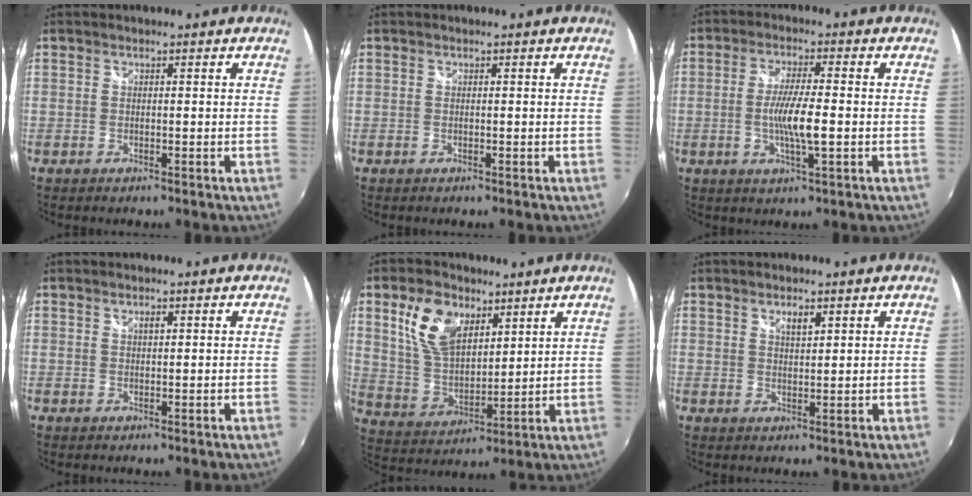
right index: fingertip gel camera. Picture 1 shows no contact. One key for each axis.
{"total": 0.0}
{"total": 7.3, "fx": -1.2, "fy": 0.8, "fz": 7.1, "tx": -0.132, "ty": -0.007, "tz": -0.022}
{"total": 0.9, "fx": 0.5, "fy": 0.5, "fz": 0.6, "tx": -0.009, "ty": 0.003, "tz": 0.008}
{"total": 12.5, "fx": 6.3, "fy": 7.3, "fz": 7.9, "tx": -0.161, "ty": 0.018, "tz": 0.131}
{"total": 2.5, "fx": 1.5, "fy": 1.0, "fz": 1.7, "tx": -0.026, "ty": 0.001, "tz": 0.026}